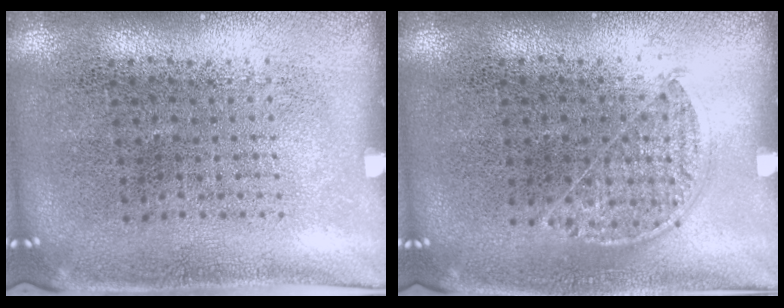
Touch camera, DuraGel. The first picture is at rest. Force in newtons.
{"total": 0.8, "press": 0.6, "slide": 0.6}